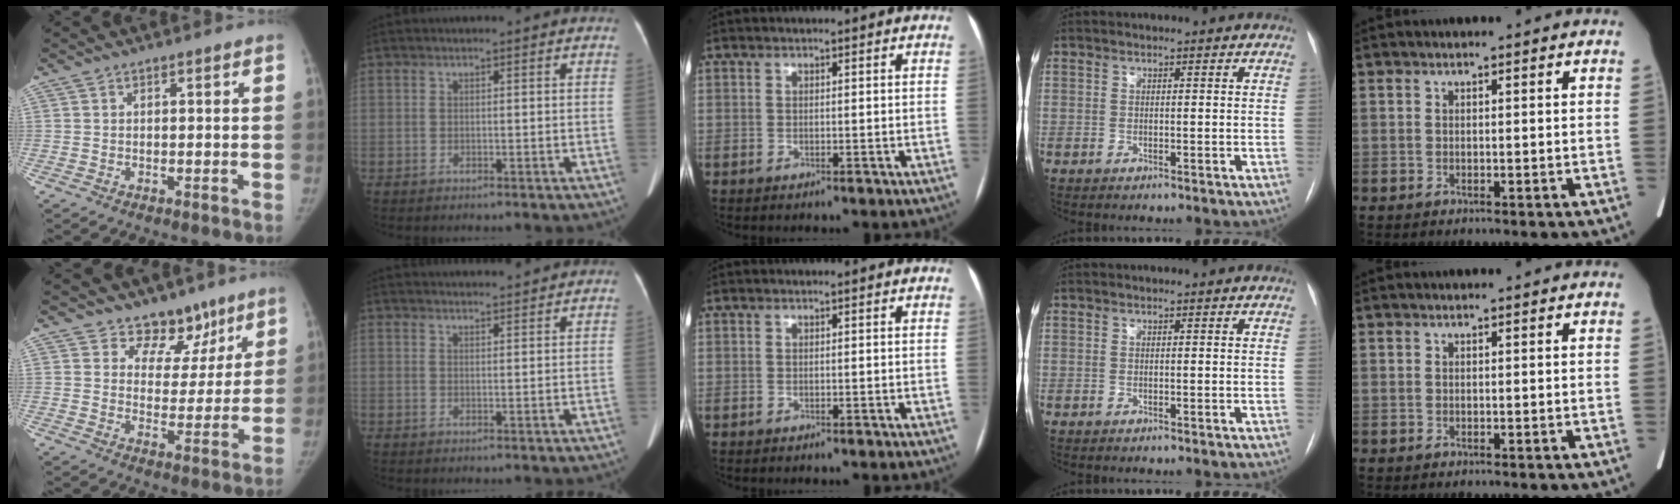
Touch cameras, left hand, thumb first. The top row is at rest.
{"thumb": {"total": 8.9, "force": [6.4, 5.7, 2.0], "torque": [0.024, -0.038, 0.101]}, "index": {"total": 7.2, "force": [7.0, 0.2, 1.6], "torque": [-0.022, 0.024, 0.087]}}